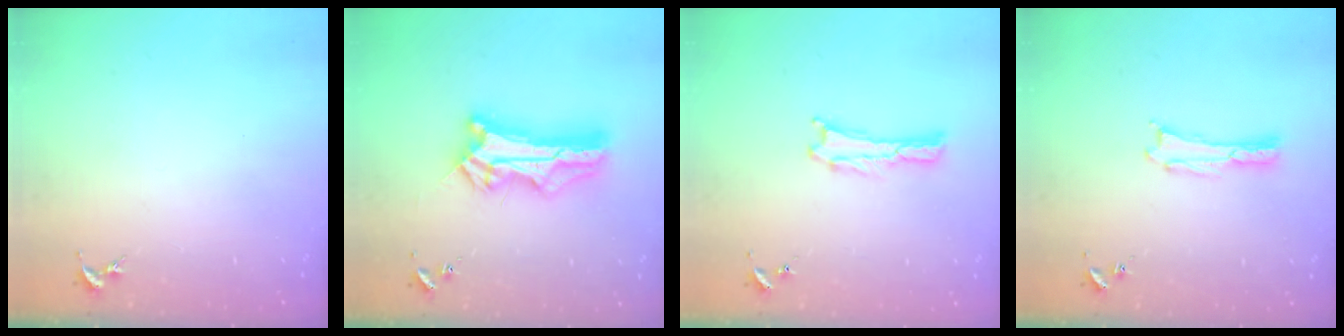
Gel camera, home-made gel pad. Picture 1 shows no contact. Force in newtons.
{"total": 11.6, "press": 11.6, "slide": 1.0}
{"total": 0.0}
{"total": 0.0}